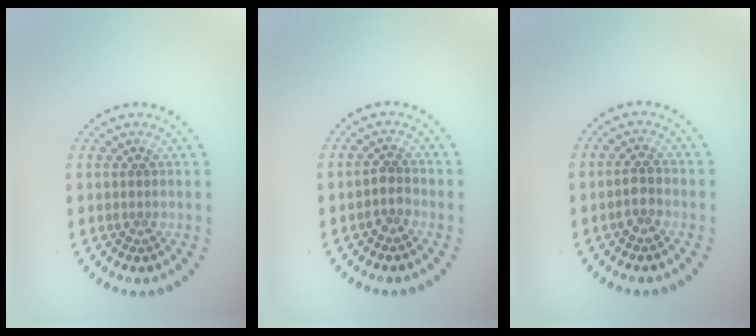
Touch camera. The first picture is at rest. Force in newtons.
{"total": 1.5, "press": 1.3, "slide": 0.8}
{"total": 1.5, "press": 1.4, "slide": 0.4}